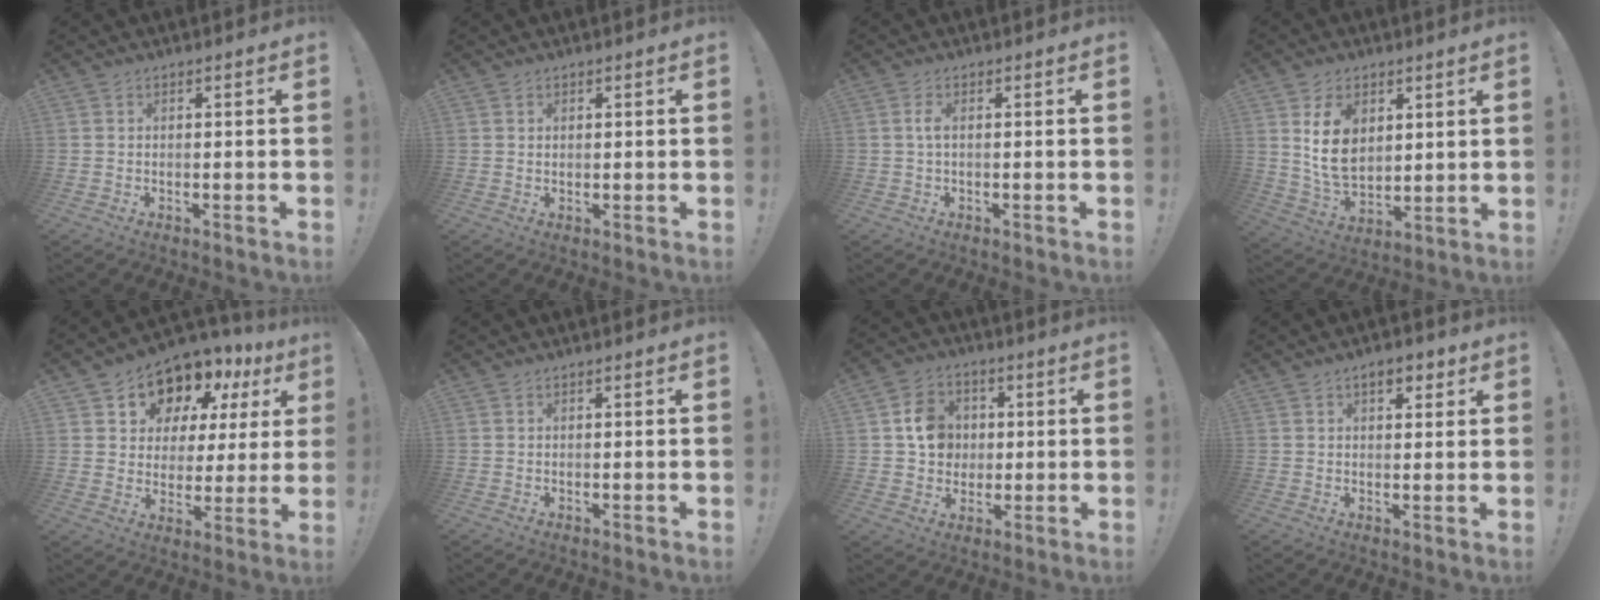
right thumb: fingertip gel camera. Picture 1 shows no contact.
{"total": 0.7, "force": [0.6, 0.4, 0.2], "torque": [-0.003, -0.001, 0.011]}
{"total": 2.2, "force": [0.0, 0.7, 2.1], "torque": [-0.046, 0.008, 0.000]}
{"total": 12.9, "force": [4.6, 9.3, 7.7], "torque": [-0.133, -0.014, 0.091]}
{"total": 11.5, "force": [8.4, 7.1, 3.2], "torque": [-0.050, -0.076, 0.160]}
{"total": 0.0}
{"total": 10.4, "force": [1.6, 9.5, 4.1], "torque": [-0.055, 0.009, 0.040]}
{"total": 4.8, "force": [2.6, 2.5, 3.1], "torque": [-0.039, -0.004, 0.043]}